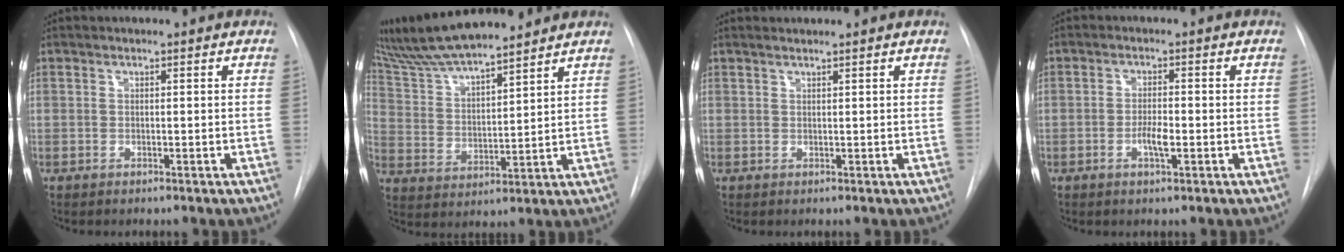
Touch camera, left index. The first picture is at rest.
{"total": 14.8, "force": [13.4, 1.8, 6.0], "torque": [-0.110, 0.015, 0.242]}
{"total": 1.2, "force": [1.1, -0.2, 0.3], "torque": [-0.007, 0.013, 0.026]}
{"total": 2.8, "force": [-0.9, 0.6, 2.6], "torque": [-0.048, 0.002, -0.016]}